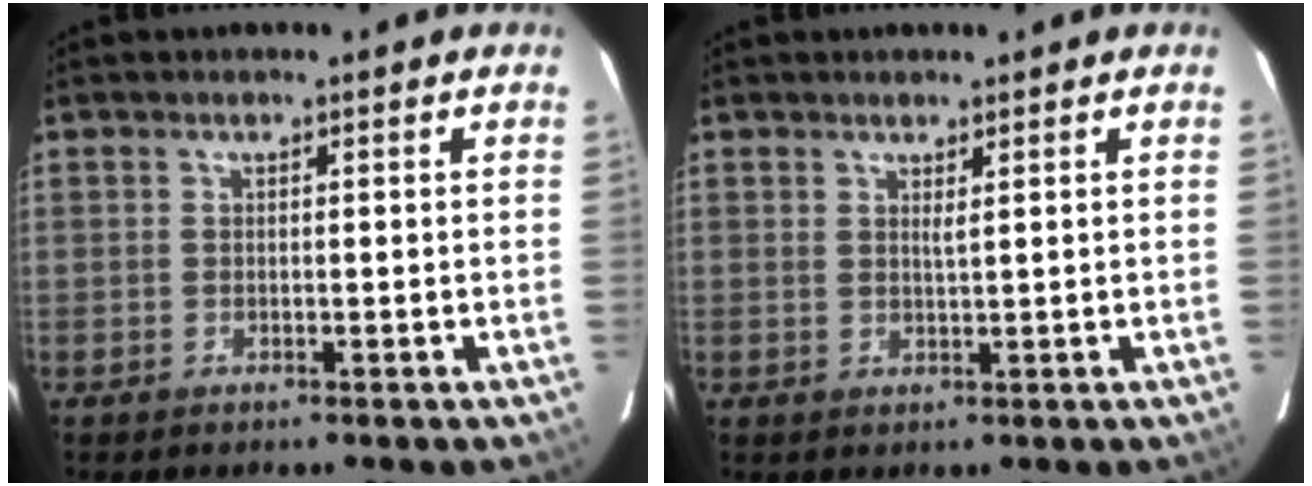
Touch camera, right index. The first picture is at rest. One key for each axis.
{"total": 1.1, "fx": 0.7, "fy": -0.1, "fz": 0.9, "tx": -0.018, "ty": -0.005, "tz": 0.012}